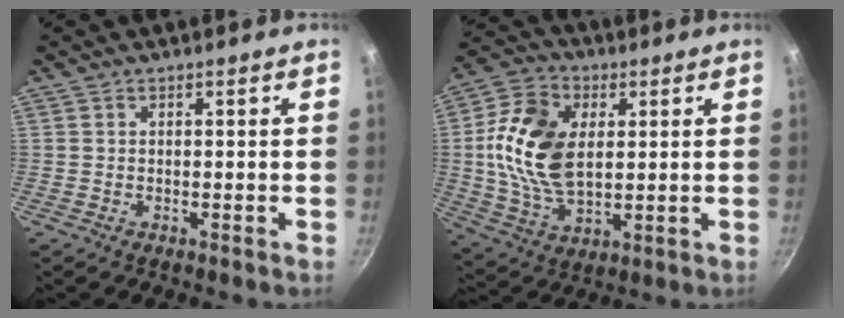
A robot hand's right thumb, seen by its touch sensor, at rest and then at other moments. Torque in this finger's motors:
{"motor_torque": [0.27, 0.34, 1.28, 0.10, 0.17]}